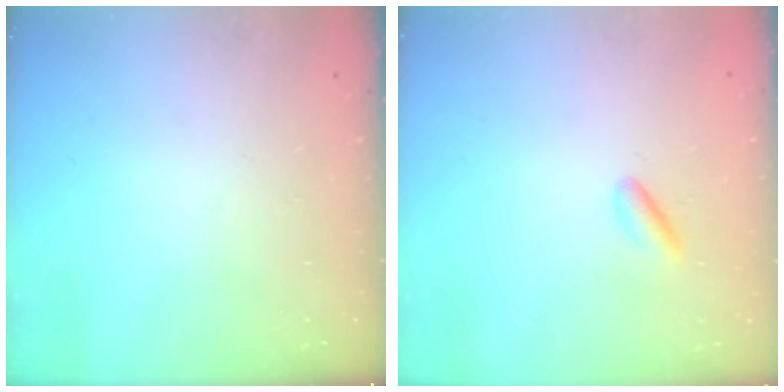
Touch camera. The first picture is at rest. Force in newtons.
{"total": 2.2, "press": 2.2, "slide": 0.5}